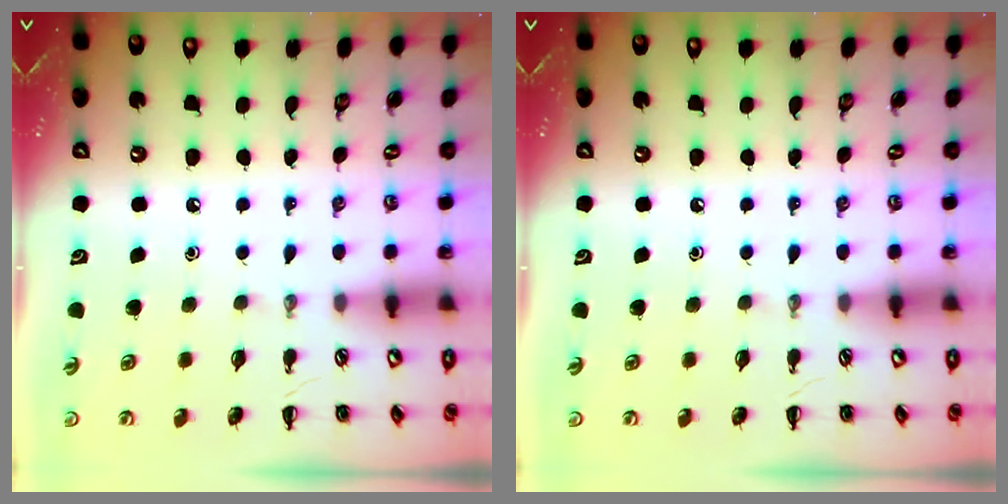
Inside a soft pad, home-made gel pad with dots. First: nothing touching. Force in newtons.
{"total": 0.0}